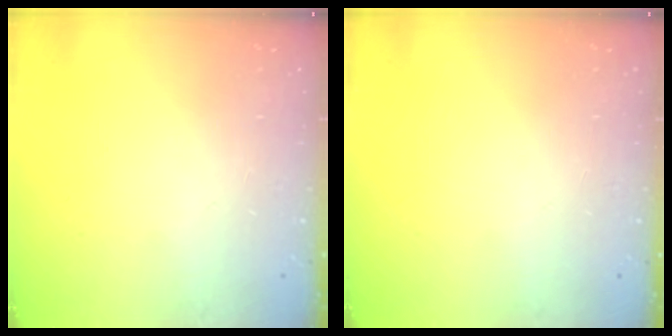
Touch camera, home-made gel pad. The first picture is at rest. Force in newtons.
{"total": 0.0}